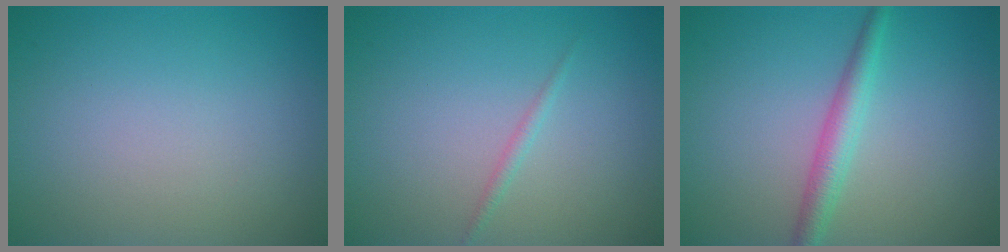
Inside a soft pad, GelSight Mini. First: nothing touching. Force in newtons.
{"total": 0.8, "press": 0.8, "slide": 0.1}
{"total": 2.6, "press": 2.6, "slide": 0.0}